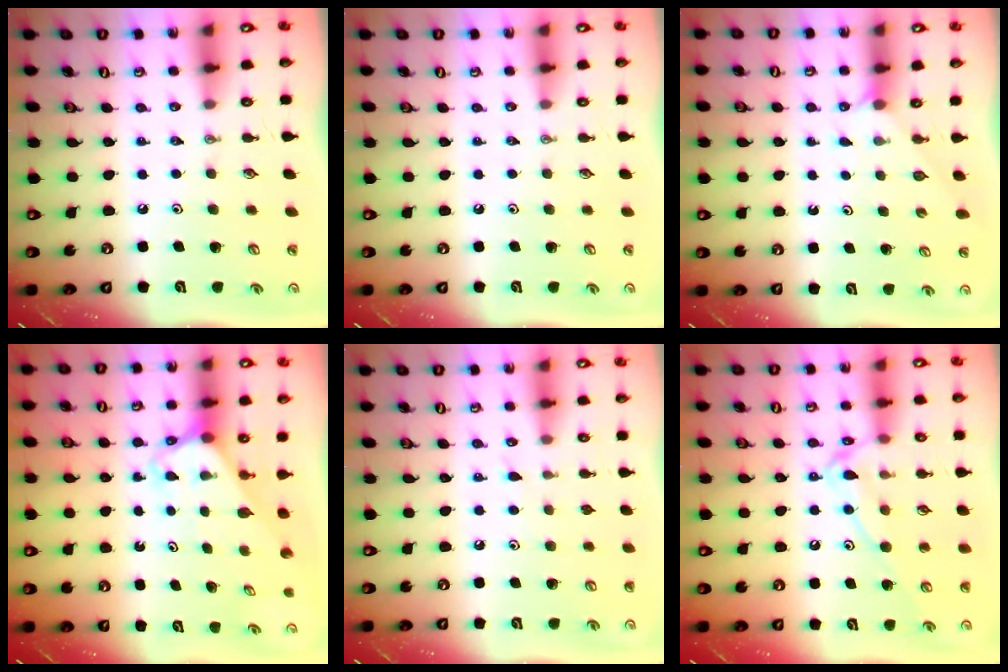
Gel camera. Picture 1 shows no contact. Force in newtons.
{"total": 0.0}
{"total": 1.9, "press": 1.9, "slide": 0.3}
{"total": 2.7, "press": 2.6, "slide": 0.2}
{"total": 4.1, "press": 4.0, "slide": 0.3}
{"total": 12.1, "press": 12.1, "slide": 0.7}